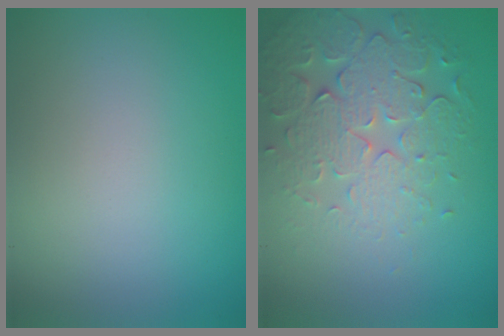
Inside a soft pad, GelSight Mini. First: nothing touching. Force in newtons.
{"total": 5.2, "press": 4.4, "slide": 2.7}